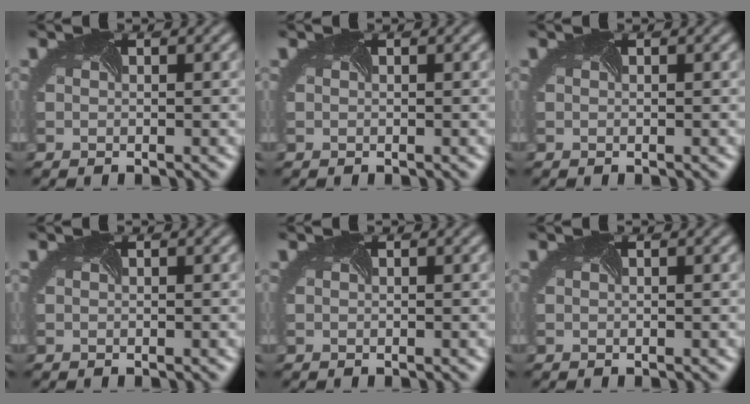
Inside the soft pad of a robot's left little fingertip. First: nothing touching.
{"total": 0.0}
{"total": 0.0}
{"total": 0.0}
{"total": 0.0}
{"total": 0.0}